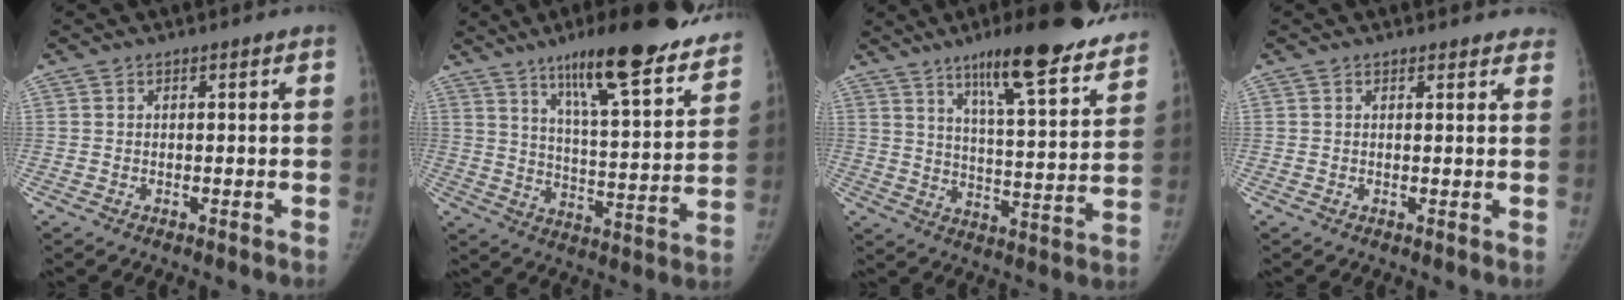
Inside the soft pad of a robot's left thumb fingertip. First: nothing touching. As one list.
[{"total": 25.0, "force": [18.2, 4.8, 16.4], "torque": [-0.212, -0.070, 0.268]}, {"total": 23.1, "force": [17.0, 4.2, 15.2], "torque": [-0.192, -0.067, 0.245]}, {"total": 3.4, "force": [3.1, 1.2, 0.8], "torque": [0.015, -0.009, 0.023]}]